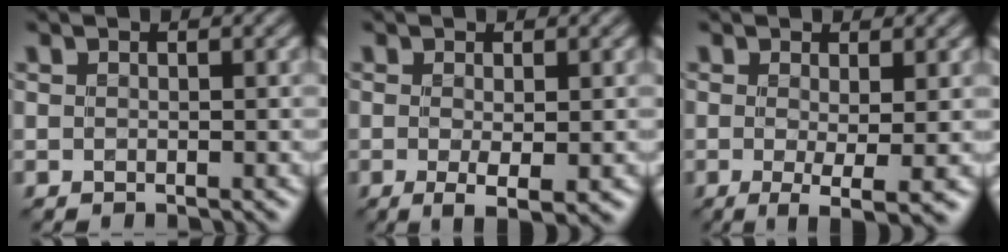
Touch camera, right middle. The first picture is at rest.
{"total": 2.8, "force": [-0.5, 0.7, 2.6], "torque": [-0.050, -0.007, -0.008]}
{"total": 3.6, "force": [-0.4, 0.8, 3.5], "torque": [-0.066, -0.012, -0.007]}